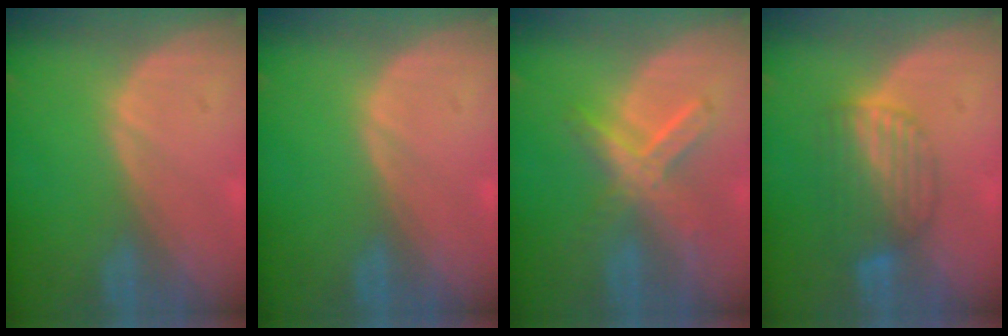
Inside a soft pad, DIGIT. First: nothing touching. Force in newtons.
{"total": 0.0}
{"total": 6.9, "press": 6.2, "slide": 3.1}
{"total": 6.7, "press": 6.1, "slide": 2.8}